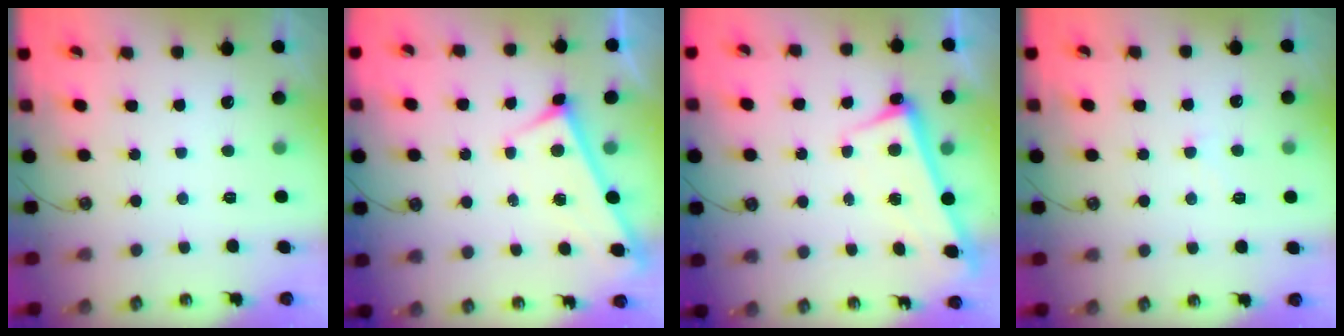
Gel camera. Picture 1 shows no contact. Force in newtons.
{"total": 3.1, "press": 3.1, "slide": 0.3}
{"total": 2.5, "press": 2.4, "slide": 0.9}
{"total": 0.7, "press": 0.5, "slide": 0.5}